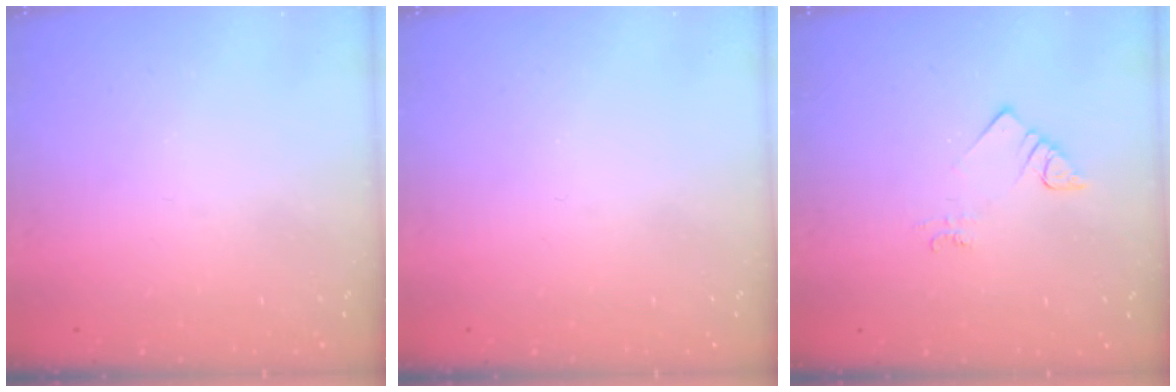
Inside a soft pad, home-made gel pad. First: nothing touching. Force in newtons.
{"total": 0.0}
{"total": 2.1, "press": 2.0, "slide": 0.5}